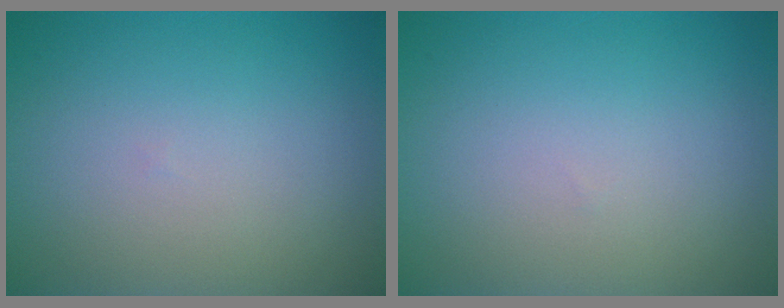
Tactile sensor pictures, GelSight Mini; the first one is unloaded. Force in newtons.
{"total": 0.0}